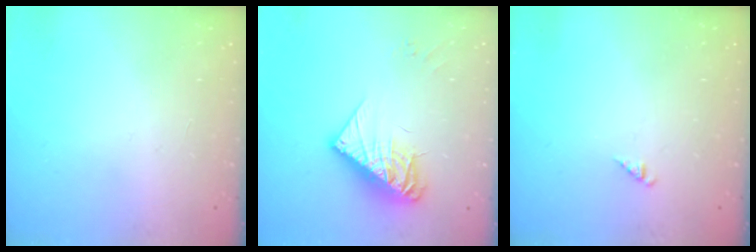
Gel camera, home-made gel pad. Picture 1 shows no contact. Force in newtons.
{"total": 13.5, "press": 13.5, "slide": 1.0}
{"total": 0.9, "press": 0.9, "slide": 0.2}